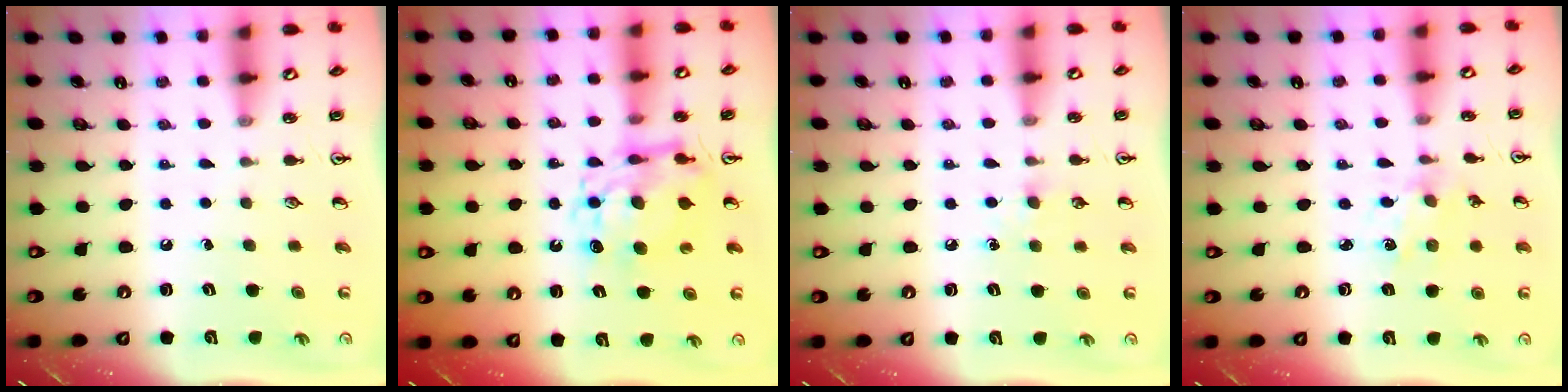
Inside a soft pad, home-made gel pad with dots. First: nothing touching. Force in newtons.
{"total": 10.4, "press": 10.3, "slide": 0.9}
{"total": 5.3, "press": 5.3, "slide": 0.8}
{"total": 1.7, "press": 1.6, "slide": 0.3}